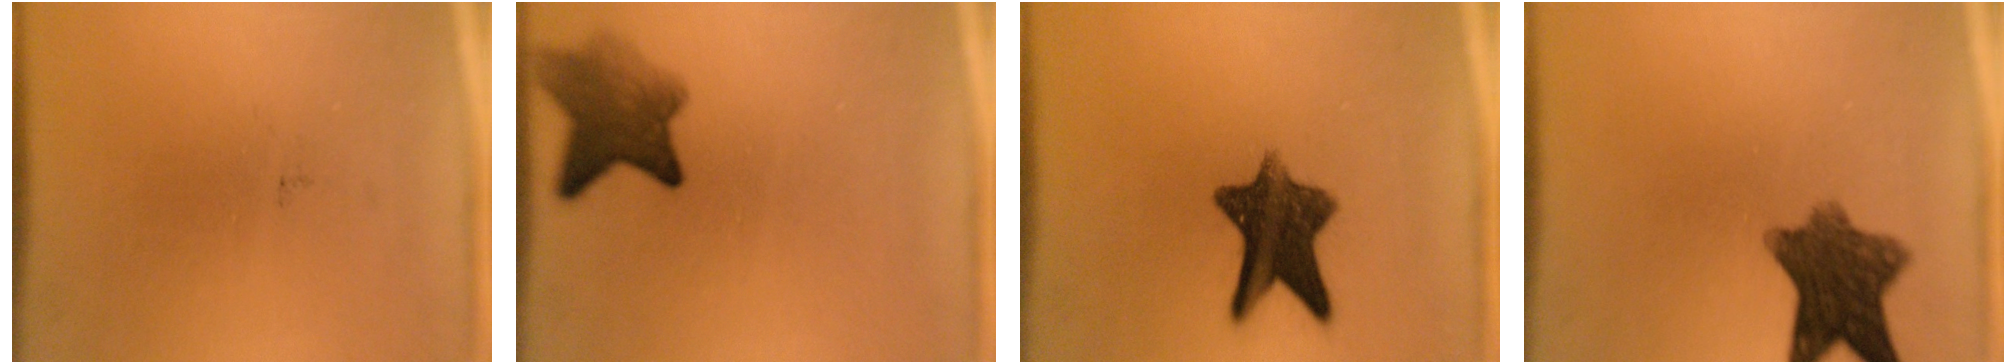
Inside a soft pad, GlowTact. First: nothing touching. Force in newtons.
{"total": 6.2}
{"total": 10.6}
{"total": 9.5}